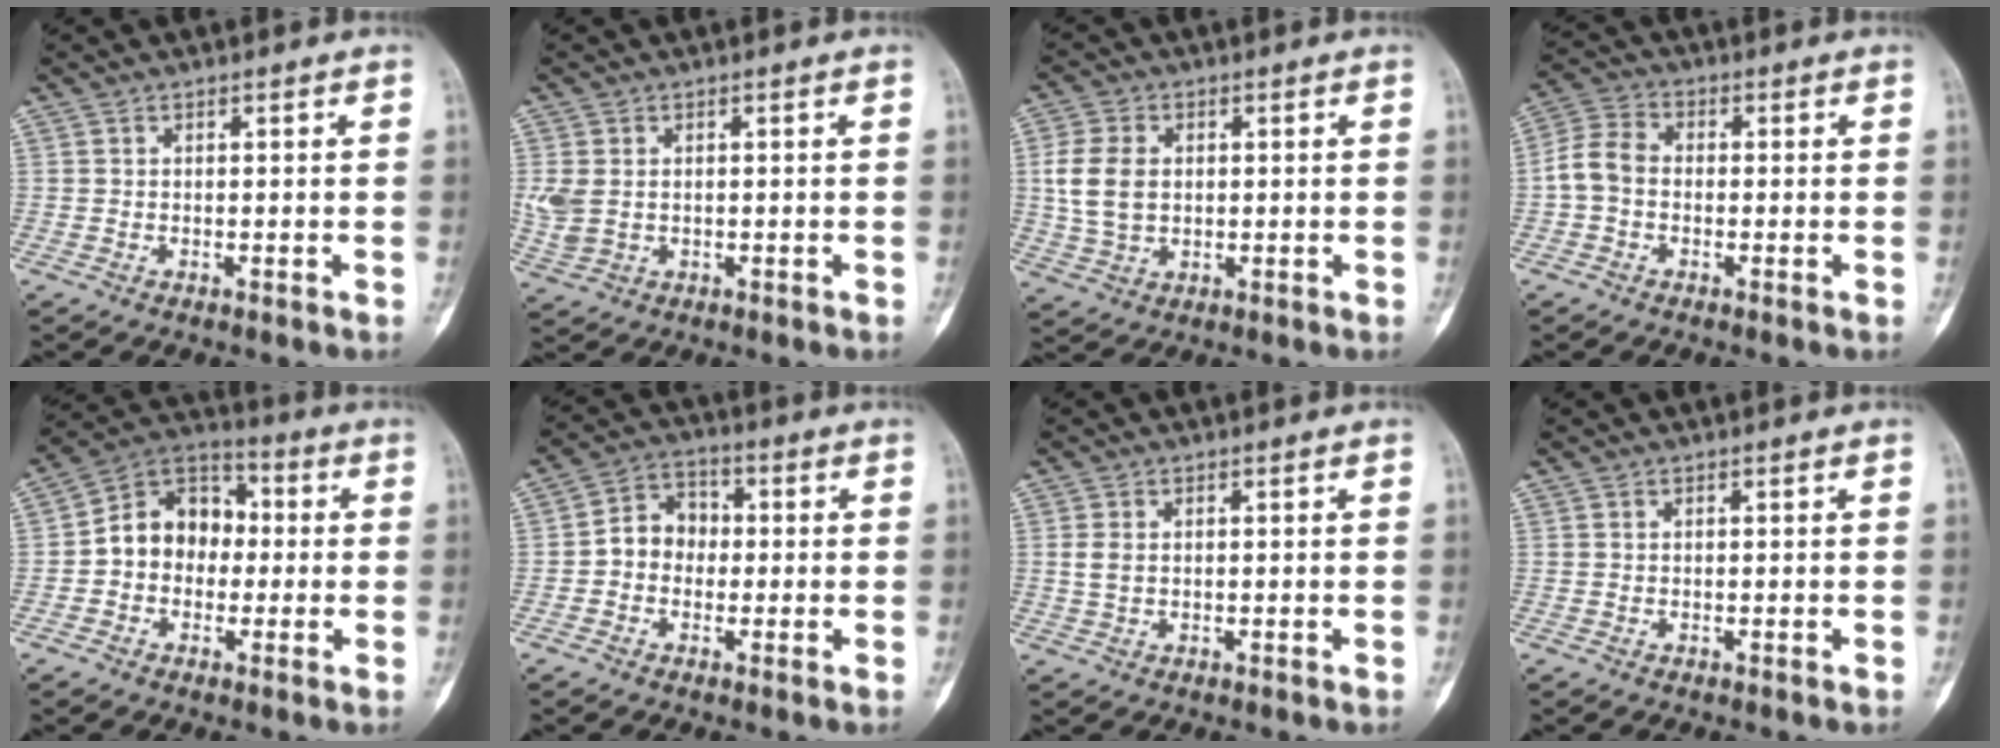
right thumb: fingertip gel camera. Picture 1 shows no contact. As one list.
[{"total": 4.9, "force": [0.4, 3.5, 3.3], "torque": [-0.085, 0.000, 0.016]}, {"total": 8.4, "force": [1.0, 6.0, 5.8], "torque": [-0.119, 0.000, 0.023]}, {"total": 5.9, "force": [-0.9, 4.4, 3.9], "torque": [-0.074, 0.019, -0.031]}, {"total": 11.7, "force": [-0.4, 9.3, 7.1], "torque": [-0.082, 0.041, -0.021]}, {"total": 6.8, "force": [-0.7, 5.7, 3.6], "torque": [-0.036, 0.027, -0.027]}, {"total": 2.3, "force": [0.3, 1.6, 1.7], "torque": [-0.038, -0.001, 0.009]}, {"total": 0.0}]